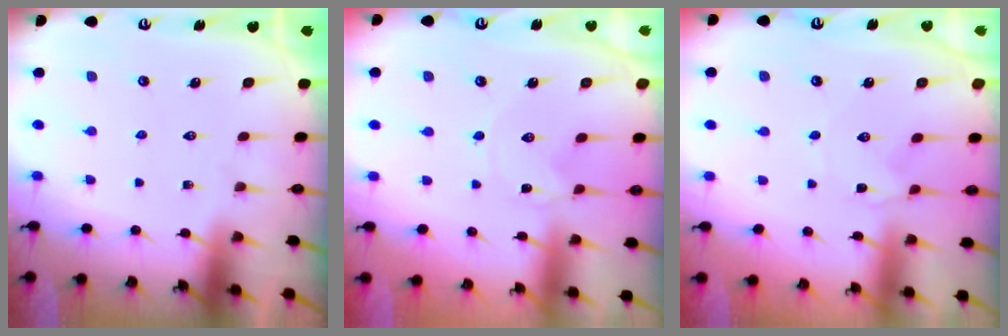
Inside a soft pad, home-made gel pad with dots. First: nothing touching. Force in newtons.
{"total": 0.0}
{"total": 1.5, "press": 1.4, "slide": 0.2}